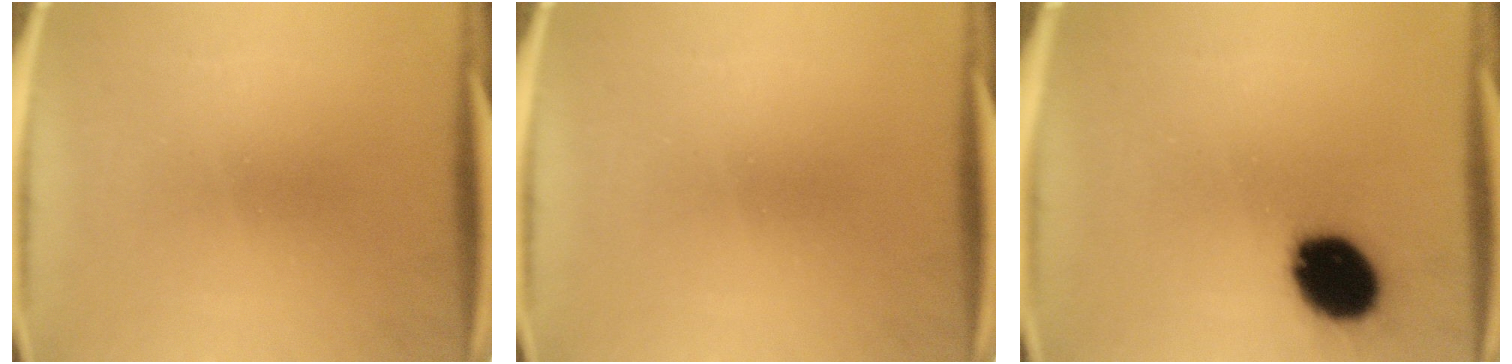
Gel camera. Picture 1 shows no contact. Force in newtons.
{"total": 0.0}
{"total": 14.8}